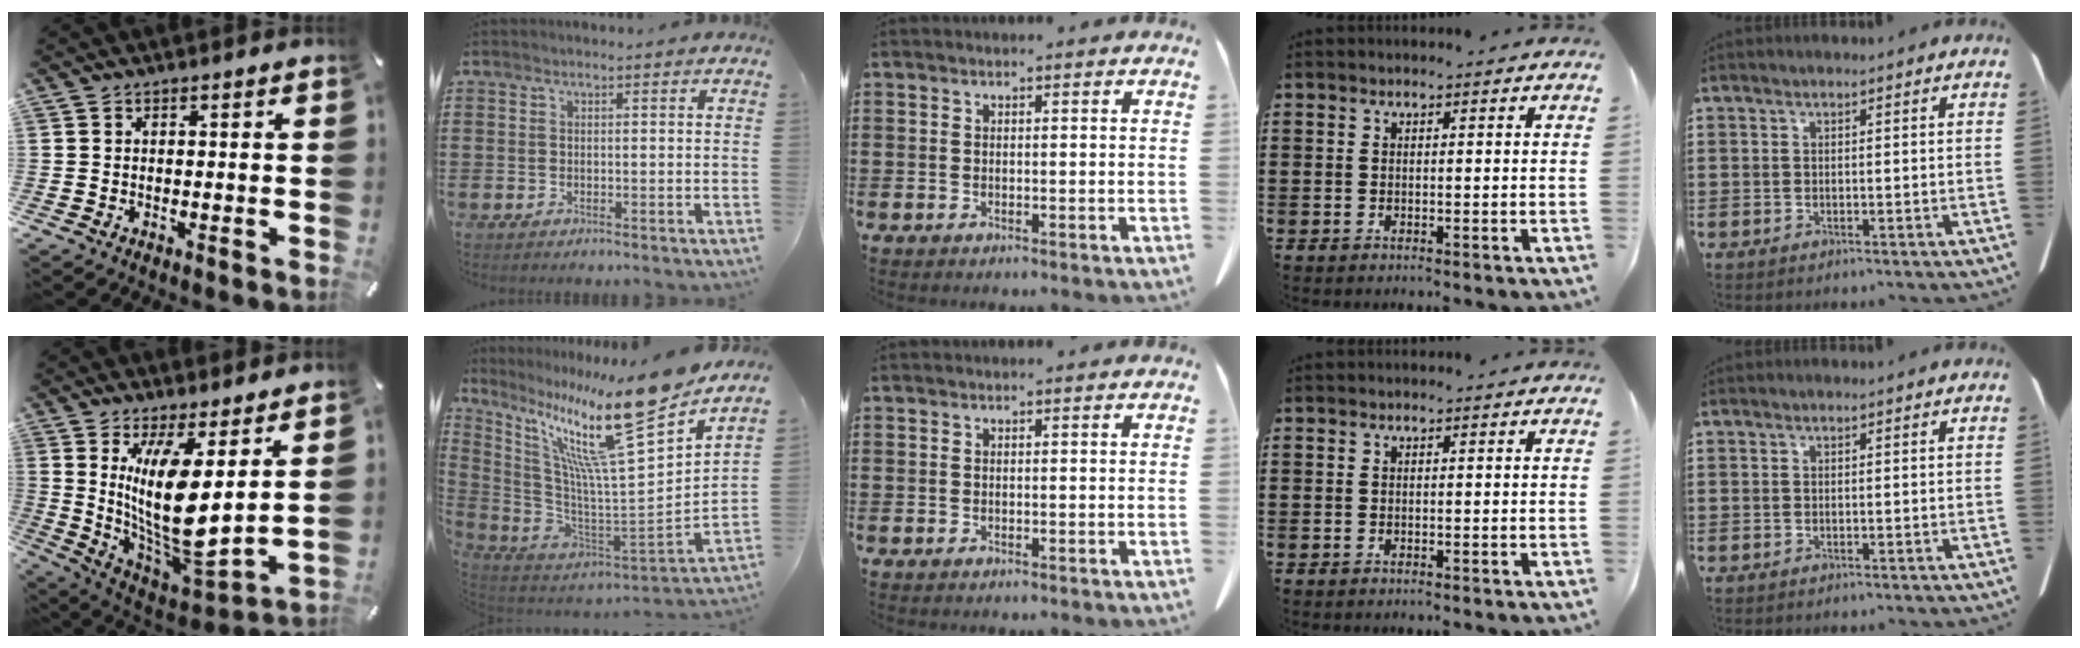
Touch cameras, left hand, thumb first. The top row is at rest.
{"thumb": {"total": 15.9, "force": [5.6, 5.6, 13.8], "torque": [-0.287, -0.072, 0.101]}, "index": {"total": 17.6, "force": [12.7, 0.5, 12.2], "torque": [-0.240, -0.097, 0.196]}}